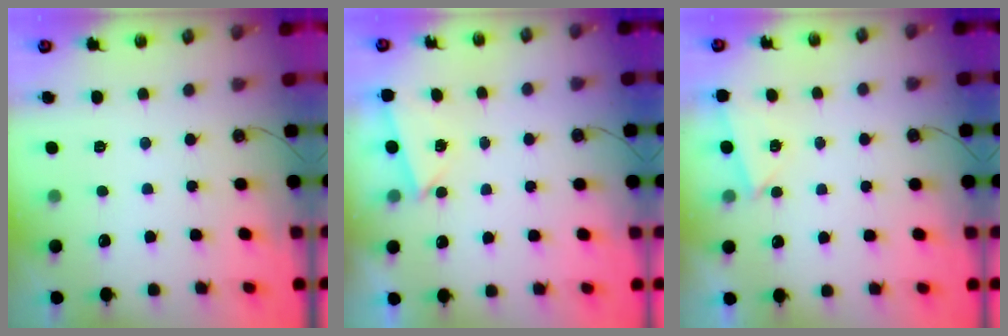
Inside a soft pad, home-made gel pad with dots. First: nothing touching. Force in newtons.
{"total": 2.6, "press": 1.9, "slide": 1.8}
{"total": 2.8, "press": 1.7, "slide": 2.2}